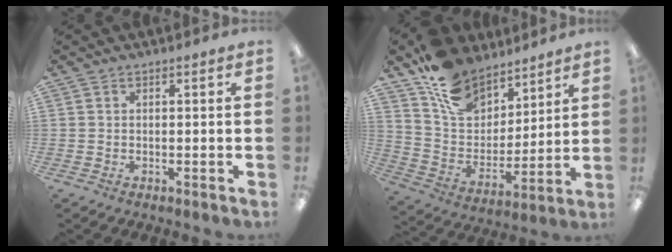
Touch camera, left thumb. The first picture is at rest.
{"total": 15.5, "force": [10.7, 9.7, 5.8], "torque": [-0.113, -0.064, 0.206]}